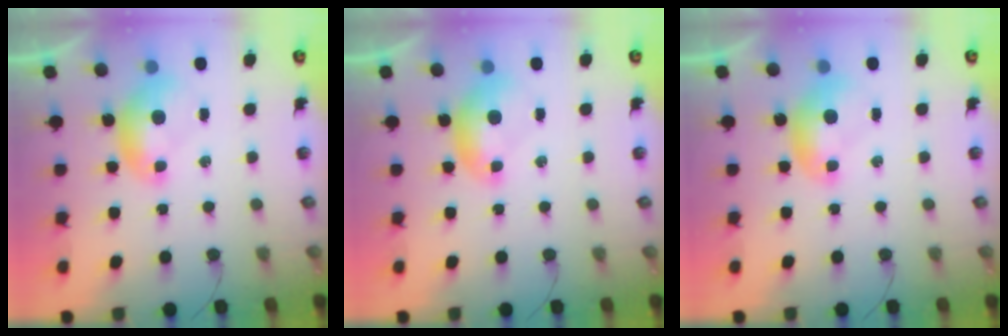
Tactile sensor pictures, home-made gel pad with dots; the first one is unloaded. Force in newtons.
{"total": 0.0}
{"total": 0.0}